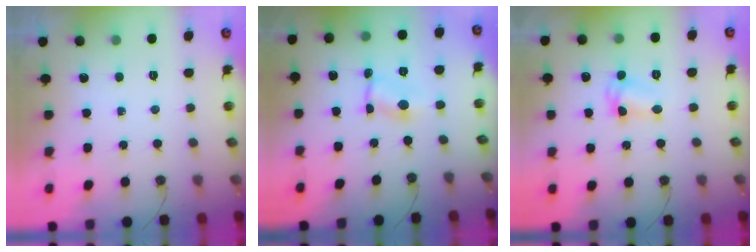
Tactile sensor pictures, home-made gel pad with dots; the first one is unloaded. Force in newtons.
{"total": 1.0, "press": 1.0, "slide": 0.1}
{"total": 5.4, "press": 5.3, "slide": 0.4}